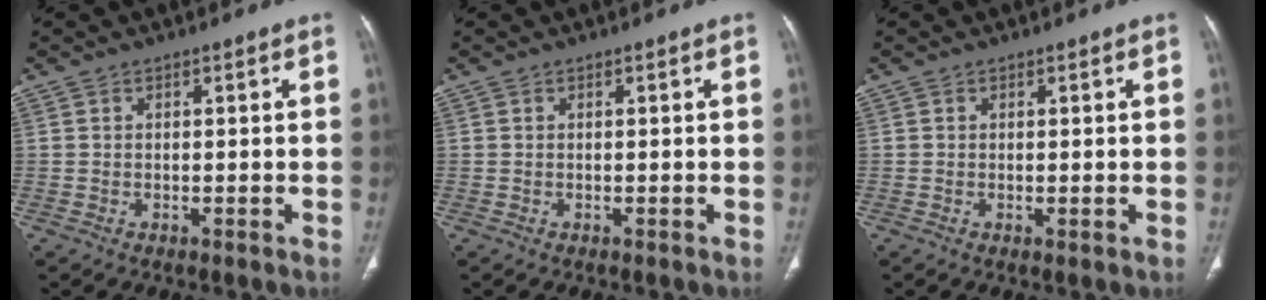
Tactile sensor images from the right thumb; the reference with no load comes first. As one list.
[{"total": 0.0}, {"total": 0.5, "force": [-0.1, 0.0, 0.5], "torque": [-0.017, -0.005, 0.000]}]